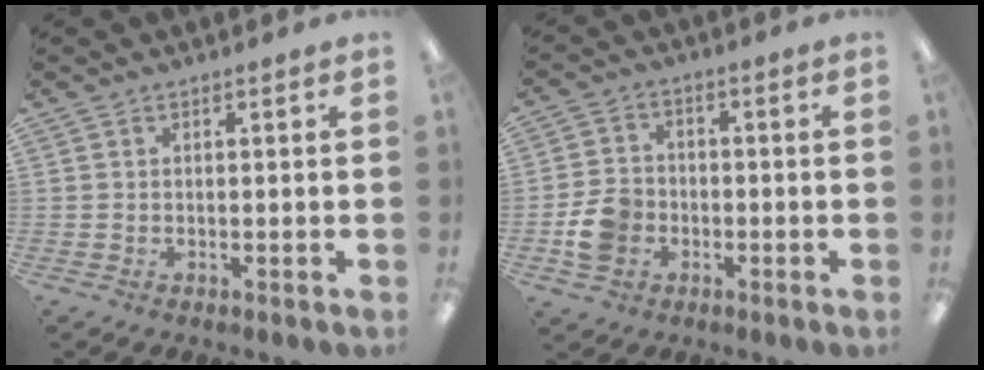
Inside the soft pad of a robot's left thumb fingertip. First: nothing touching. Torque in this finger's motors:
{"motor_torque": [0.29, 1.43, 0.38, -0.55, 0.04]}